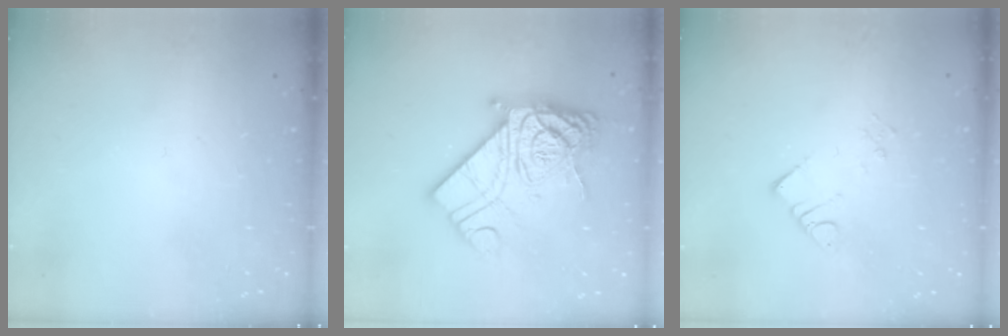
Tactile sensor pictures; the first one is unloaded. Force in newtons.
{"total": 19.9, "press": 19.8, "slide": 2.2}
{"total": 3.9, "press": 3.9, "slide": 0.2}